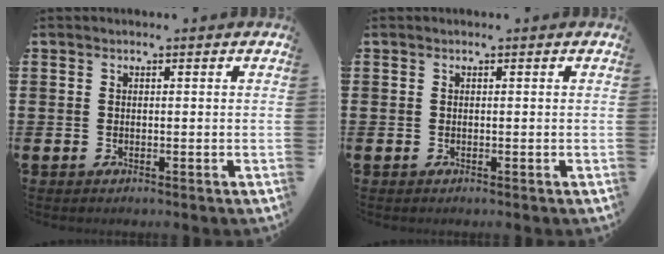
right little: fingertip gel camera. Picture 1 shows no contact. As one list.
[{"total": 0.0}]